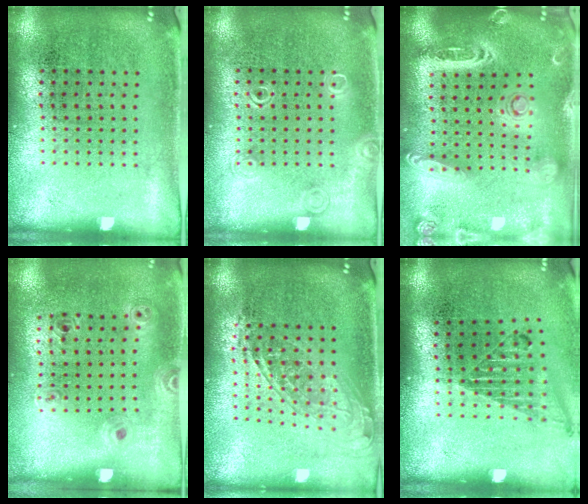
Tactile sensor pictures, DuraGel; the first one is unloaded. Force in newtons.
{"total": 1.2, "press": 1.2, "slide": 0.2}
{"total": 2.7, "press": 2.3, "slide": 1.4}
{"total": 1.1, "press": 1.0, "slide": 0.5}
{"total": 1.6, "press": 1.3, "slide": 1.0}
{"total": 1.2, "press": 1.1, "slide": 0.4}